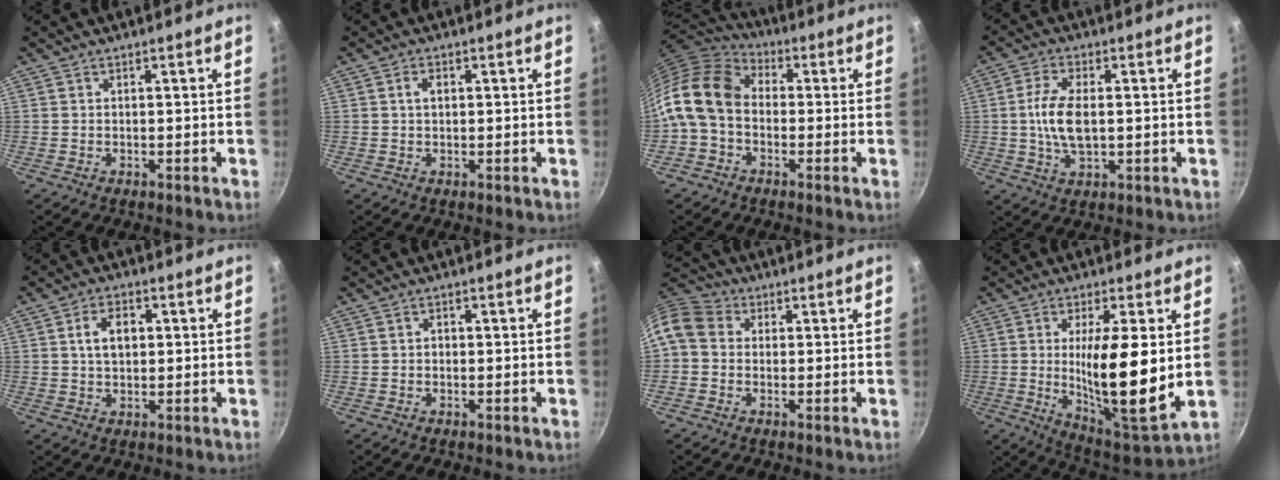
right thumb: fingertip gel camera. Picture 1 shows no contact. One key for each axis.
{"total": 2.2, "fx": 0.5, "fy": 1.4, "fz": 1.6, "tx": -0.021, "ty": 0.004, "tz": 0.008}
{"total": 15.7, "fx": -1.3, "fy": 11.7, "fz": 10.5, "tx": -0.202, "ty": 0.044, "tz": -0.046}
{"total": 8.6, "fx": 0.2, "fy": 4.2, "fz": 7.6, "tx": -0.153, "ty": 0.004, "tz": 0.004}
{"total": 6.0, "fx": 1.2, "fy": 3.9, "fz": 4.3, "tx": -0.058, "ty": 0.005, "tz": 0.018}
{"total": 0.9, "fx": 0.0, "fy": 0.8, "fz": 0.5, "tx": -0.006, "ty": 0.005, "tz": 0.000}
{"total": 9.6, "fx": 0.7, "fy": 8.0, "fz": 5.3, "tx": -0.106, "ty": 0.029, "tz": -0.006}
{"total": 17.5, "fx": 0.8, "fy": 4.1, "fz": 17.0, "tx": -0.281, "ty": -0.036, "tz": 0.017}